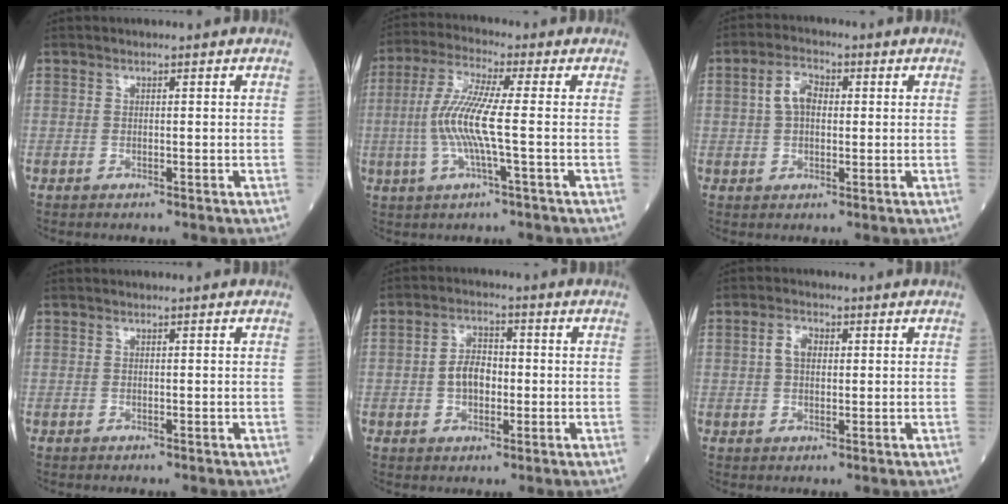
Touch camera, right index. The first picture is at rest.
{"total": 8.8, "force": [-0.9, 0.1, 8.8], "torque": [-0.185, 0.006, -0.027]}
{"total": 4.6, "force": [0.7, 2.8, 3.6], "torque": [-0.074, 0.015, 0.012]}
{"total": 0.0}
{"total": 4.9, "force": [-0.5, 3.1, 3.8], "torque": [-0.072, 0.013, -0.010]}
{"total": 3.1, "force": [0.7, 2.0, 2.3], "torque": [-0.046, 0.009, 0.013]}